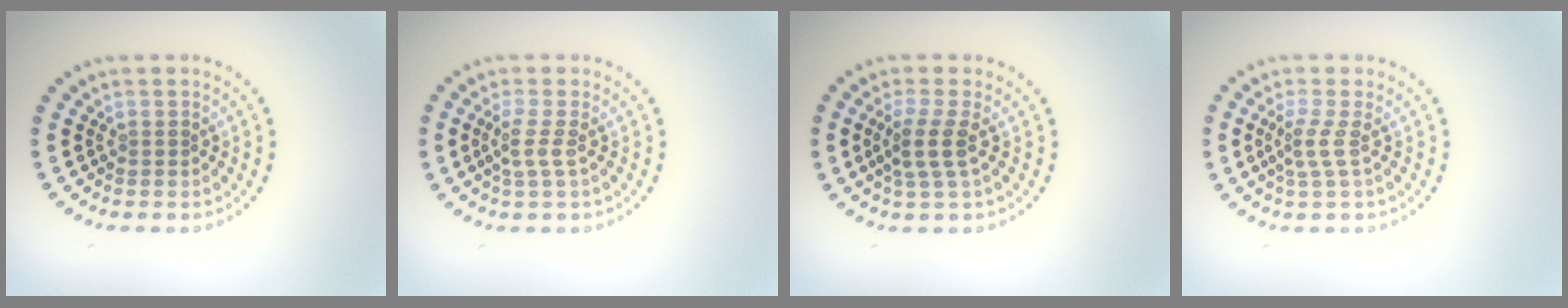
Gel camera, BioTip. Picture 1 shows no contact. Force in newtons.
{"total": 1.7, "press": 1.3, "slide": 1.1}
{"total": 2.5, "press": 1.9, "slide": 1.5}
{"total": 1.9, "press": 1.3, "slide": 1.5}